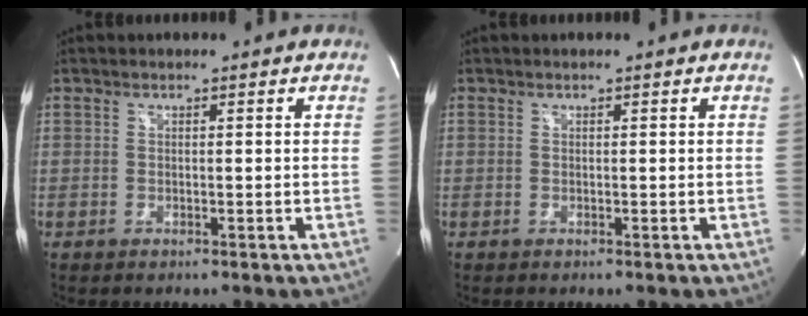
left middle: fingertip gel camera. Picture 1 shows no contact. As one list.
[{"total": 0.0}]